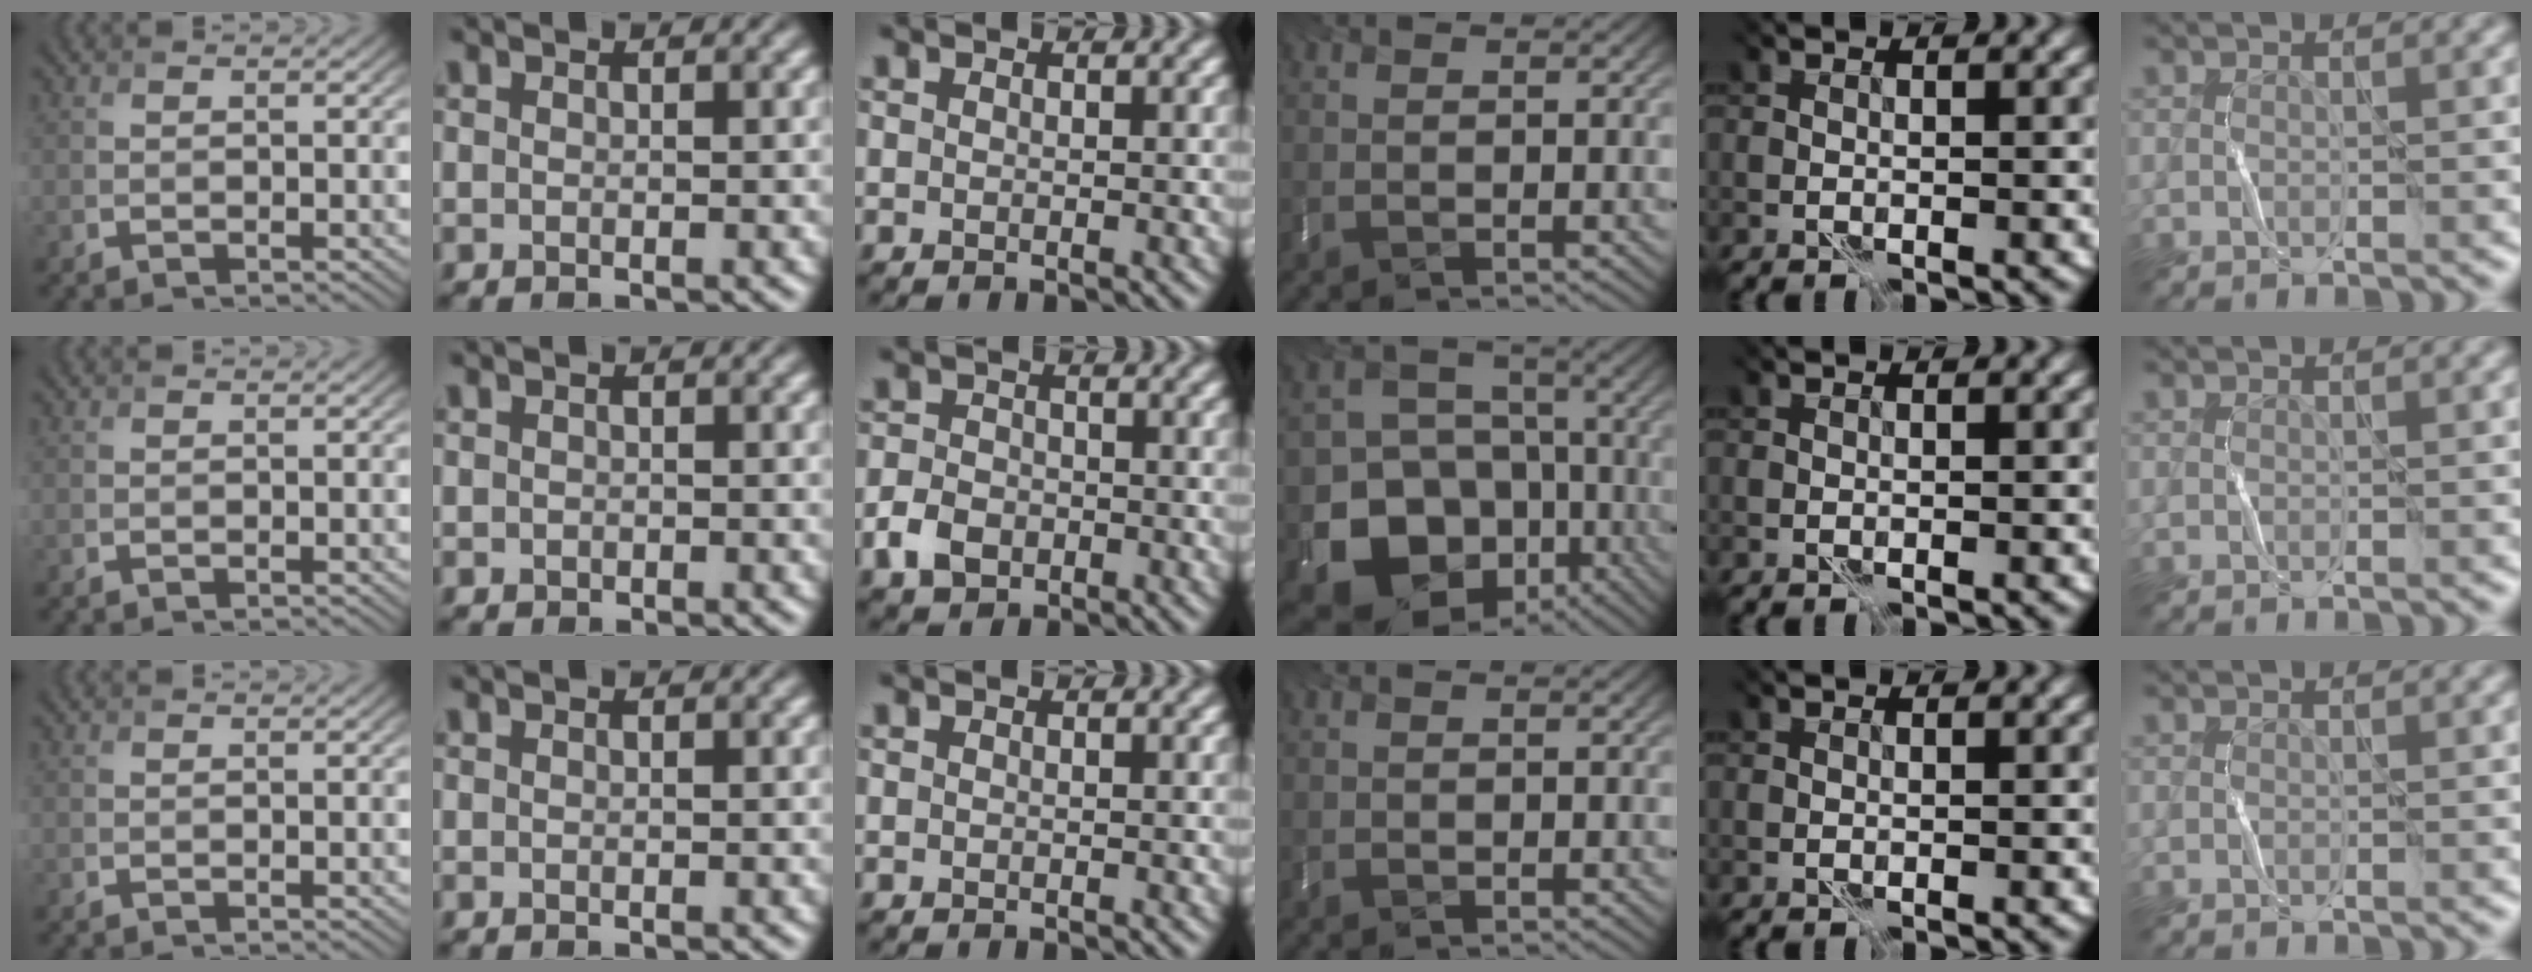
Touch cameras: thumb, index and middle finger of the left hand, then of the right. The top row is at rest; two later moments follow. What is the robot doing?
{"motion": "fold", "object": "bubble wrap"}